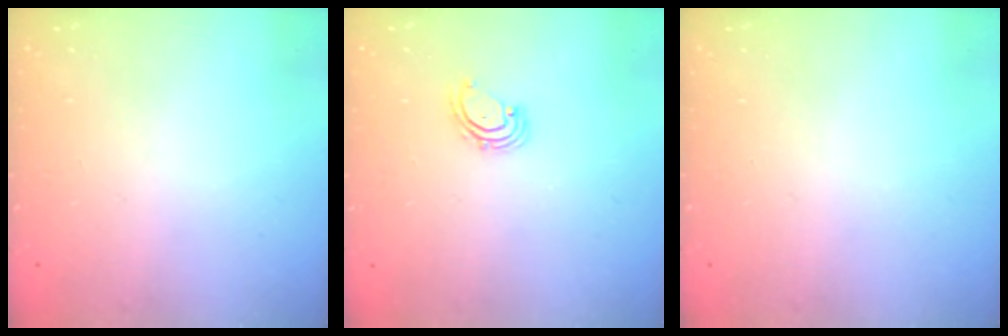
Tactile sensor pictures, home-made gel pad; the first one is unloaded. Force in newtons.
{"total": 2.8, "press": 2.8, "slide": 0.2}
{"total": 0.0}